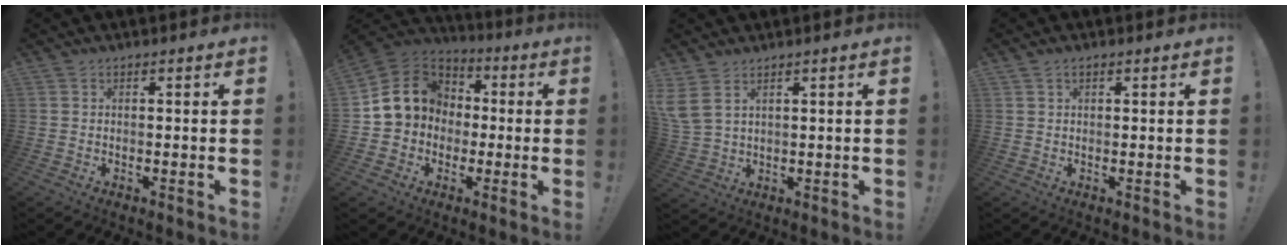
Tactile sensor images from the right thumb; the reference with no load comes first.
{"total": 13.3, "force": [1.7, 11.8, 5.9], "torque": [-0.082, 0.007, 0.045]}
{"total": 6.0, "force": [3.8, 2.7, 3.7], "torque": [-0.085, -0.012, 0.078]}
{"total": 1.5, "force": [0.9, 0.8, 0.9], "torque": [-0.013, 0.000, 0.014]}